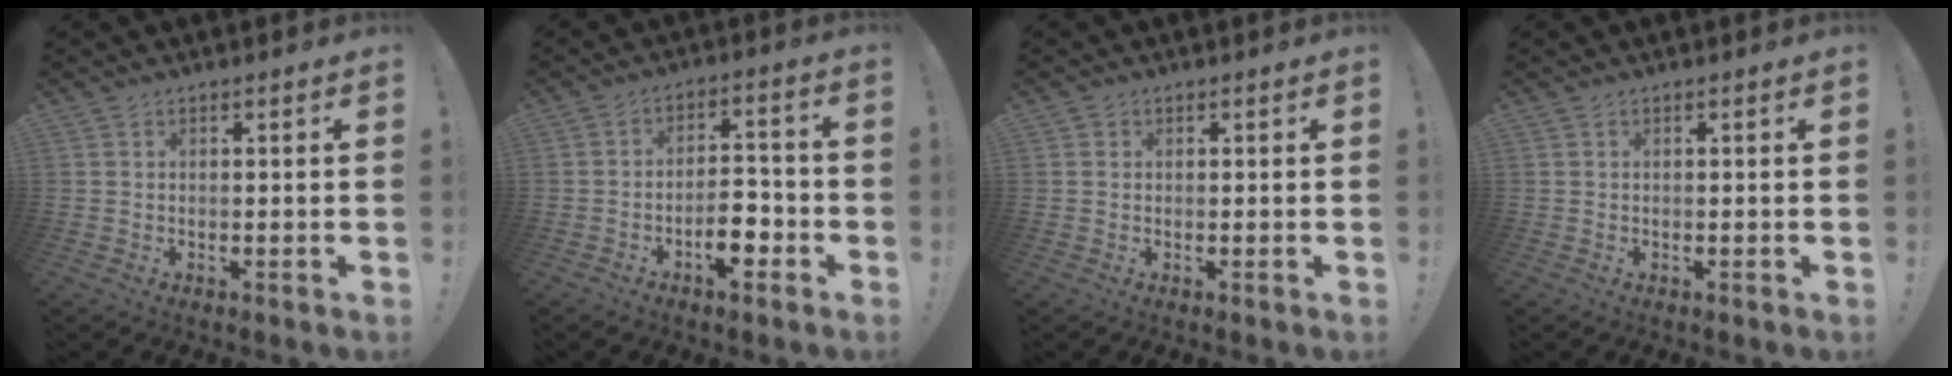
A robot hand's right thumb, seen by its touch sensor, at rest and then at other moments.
{"total": 9.0, "force": [-4.2, 4.2, 6.8], "torque": [-0.095, 0.023, -0.070]}
{"total": 0.8, "force": [0.4, 0.7, 0.0], "torque": [0.003, 0.000, 0.007]}
{"total": 0.0}